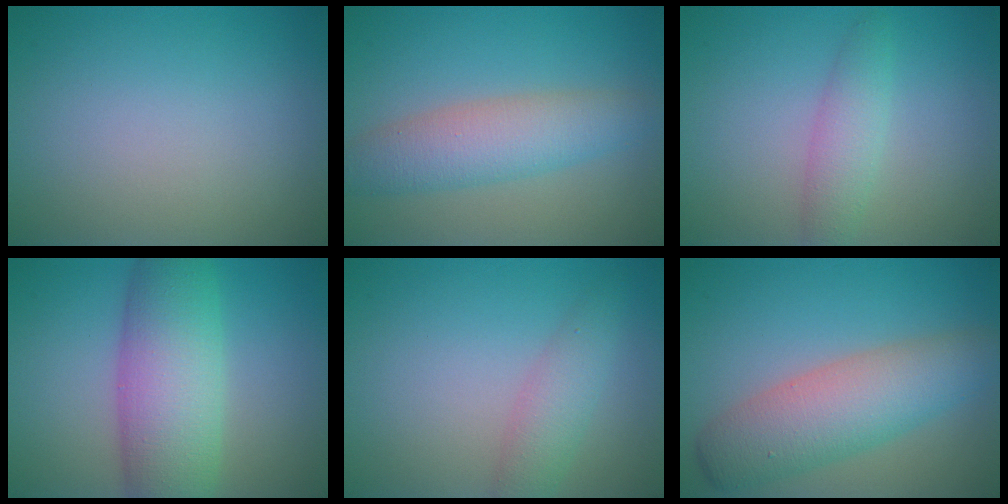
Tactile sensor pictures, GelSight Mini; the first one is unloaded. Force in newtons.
{"total": 4.8, "press": 4.8, "slide": 0.1}
{"total": 2.5, "press": 2.5, "slide": 0.1}
{"total": 8.5, "press": 8.5, "slide": 0.1}
{"total": 2.6, "press": 2.6, "slide": 0.0}
{"total": 6.4, "press": 6.3, "slide": 0.5}